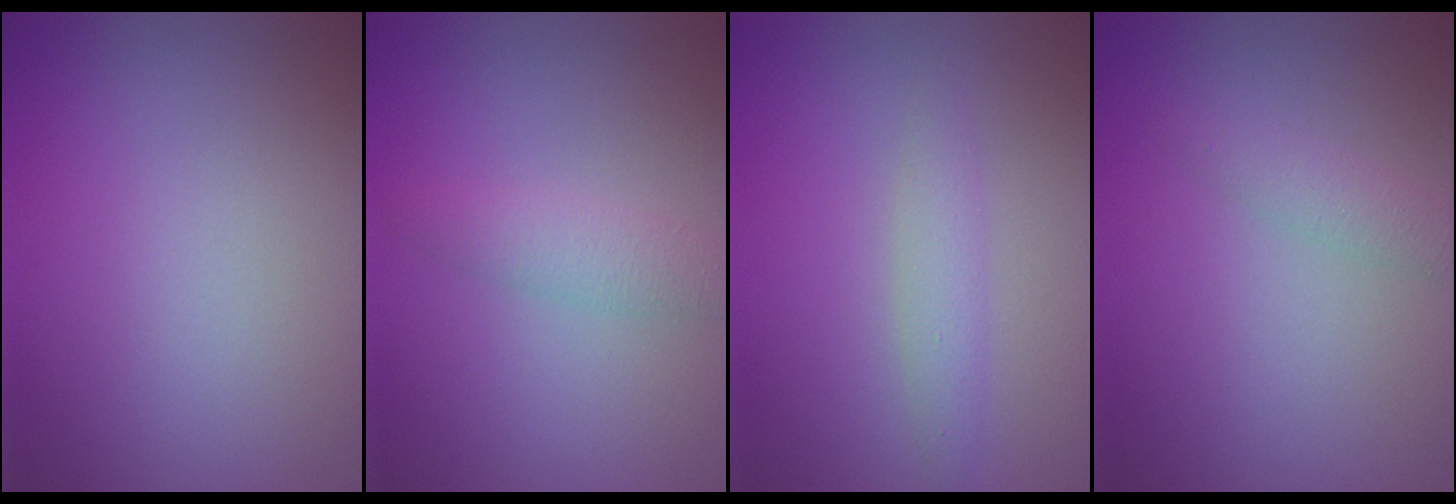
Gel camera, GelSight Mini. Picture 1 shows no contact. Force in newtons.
{"total": 2.0, "press": 2.0, "slide": 0.1}
{"total": 1.6, "press": 1.6, "slide": 0.0}
{"total": 1.4, "press": 1.4, "slide": 0.1}